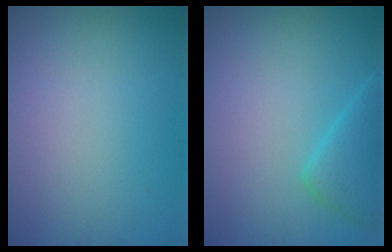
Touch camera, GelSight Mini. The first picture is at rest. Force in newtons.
{"total": 2.9, "press": 2.9, "slide": 0.2}